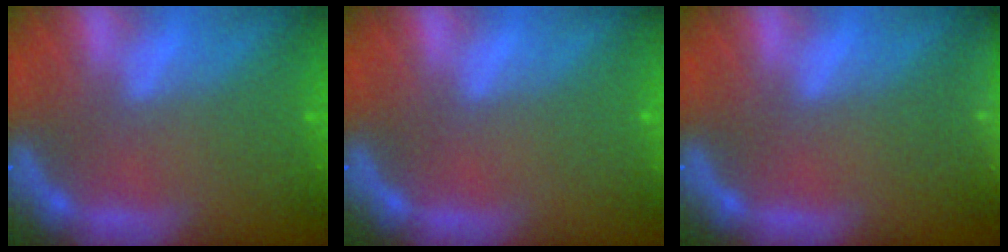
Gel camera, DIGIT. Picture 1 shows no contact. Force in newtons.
{"total": 0.0}
{"total": 5.0}